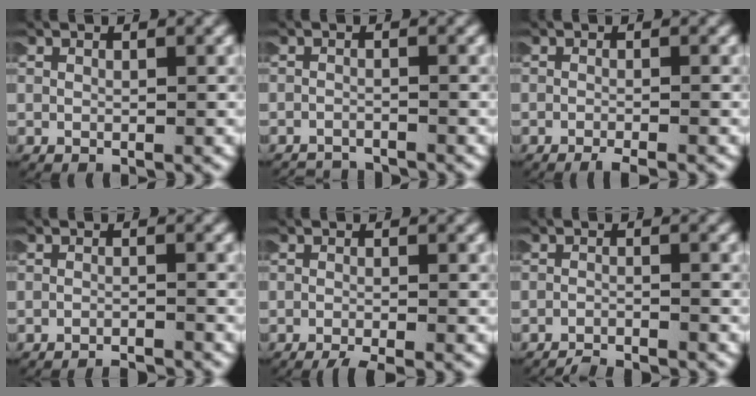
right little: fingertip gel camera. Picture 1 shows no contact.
{"total": 2.7, "force": [-2.7, 0.2, -0.1], "torque": [-0.005, -0.014, -0.041]}
{"total": 1.8, "force": [-1.7, 0.1, 0.6], "torque": [-0.011, -0.006, -0.026]}
{"total": 3.3, "force": [-3.3, 0.4, 0.0], "torque": [-0.002, -0.015, -0.049]}
{"total": 3.0, "force": [-2.6, 0.5, 1.2], "torque": [-0.020, -0.011, -0.037]}
{"total": 3.2, "force": [-3.2, 0.3, 0.0], "torque": [-0.005, -0.014, -0.049]}